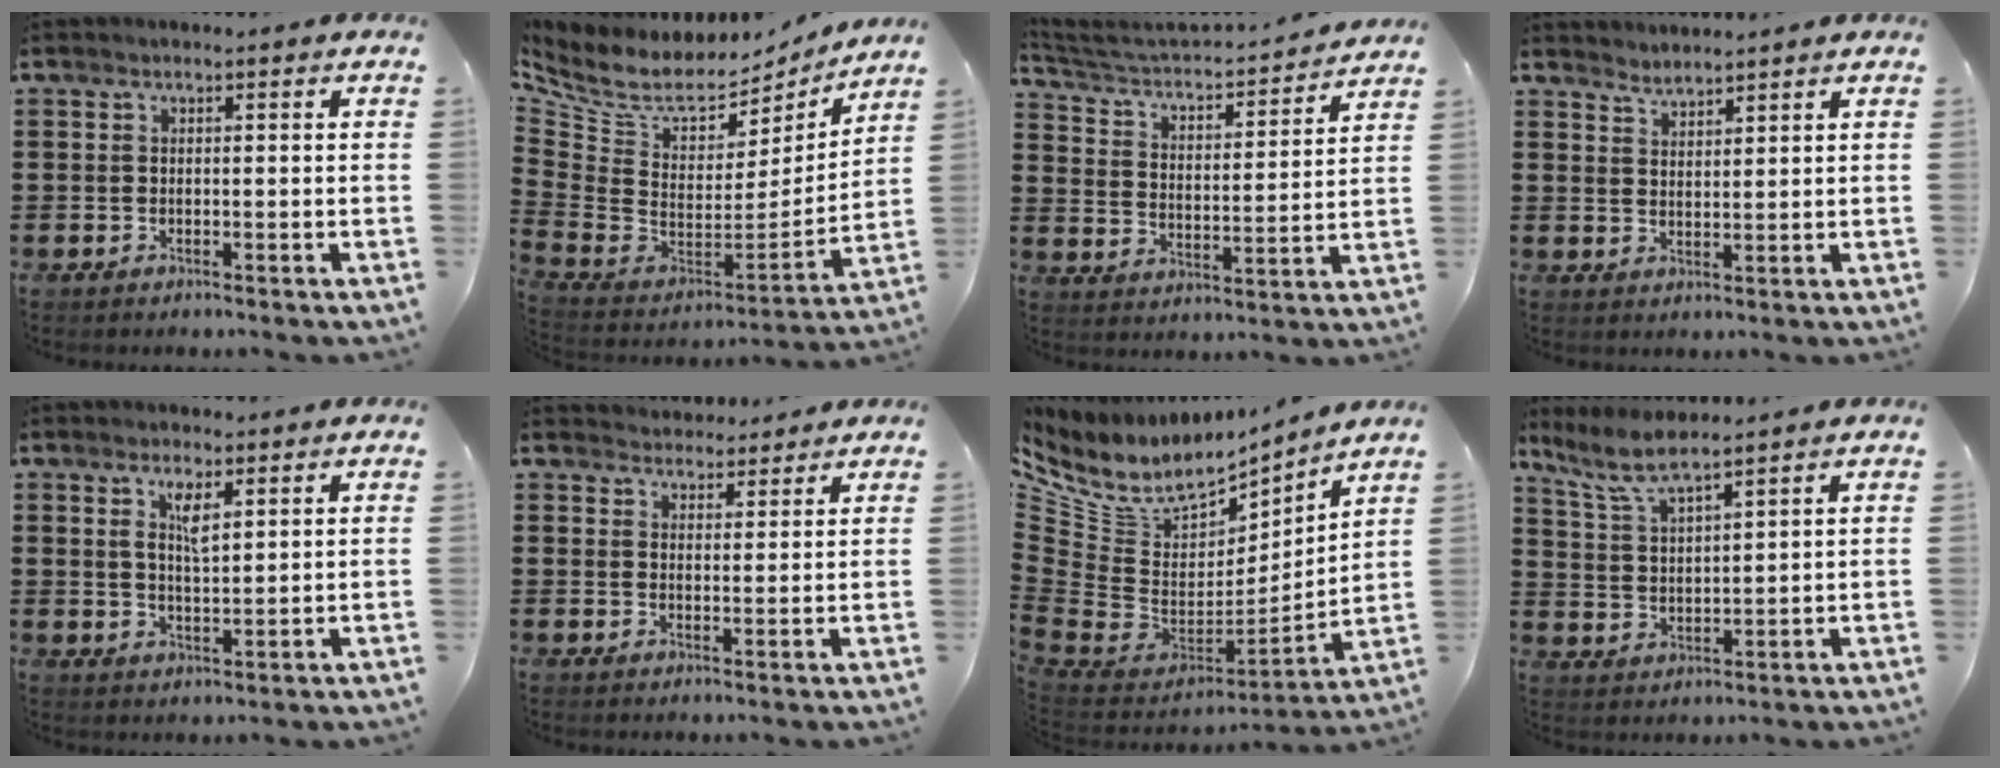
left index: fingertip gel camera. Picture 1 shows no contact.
{"total": 6.9, "force": [5.1, 3.6, 3.1], "torque": [-0.100, -0.047, 0.085]}
{"total": 3.3, "force": [3.0, 0.7, 1.1], "torque": [-0.043, -0.032, 0.041]}
{"total": 2.4, "force": [2.3, -0.1, -0.6], "torque": [0.004, -0.006, 0.046]}
{"total": 4.1, "force": [2.1, 1.3, 3.3], "torque": [-0.054, -0.001, 0.032]}
{"total": 3.0, "force": [2.9, 0.7, -0.4], "torque": [-0.003, -0.005, 0.055]}
{"total": 8.5, "force": [6.0, 4.9, 3.6], "torque": [-0.120, -0.052, 0.106]}
{"total": 5.7, "force": [5.0, 0.4, 2.8], "torque": [-0.072, -0.017, 0.088]}